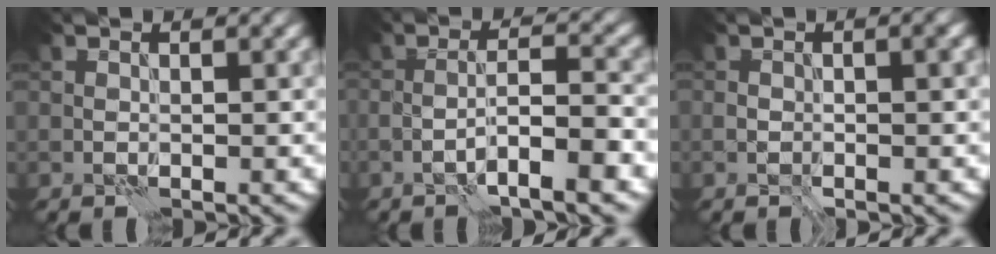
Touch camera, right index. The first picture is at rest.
{"total": 5.1, "force": [-2.0, 0.8, 4.6], "torque": [-0.073, 0.012, -0.040]}
{"total": 2.1, "force": [-0.4, 0.8, 1.9], "torque": [-0.029, -0.002, -0.008]}